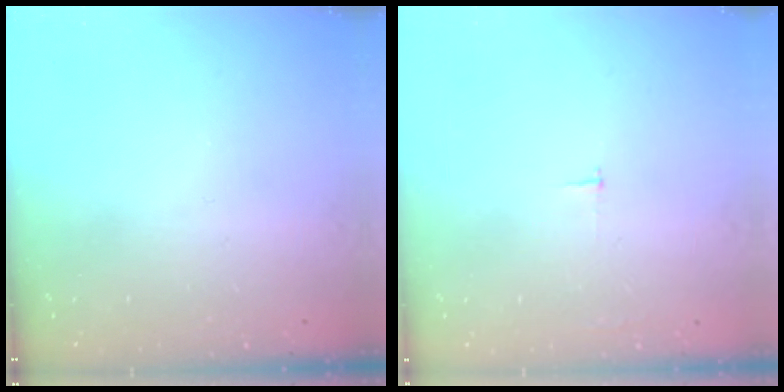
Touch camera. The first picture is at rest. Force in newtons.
{"total": 2.3, "press": 2.3, "slide": 0.2}